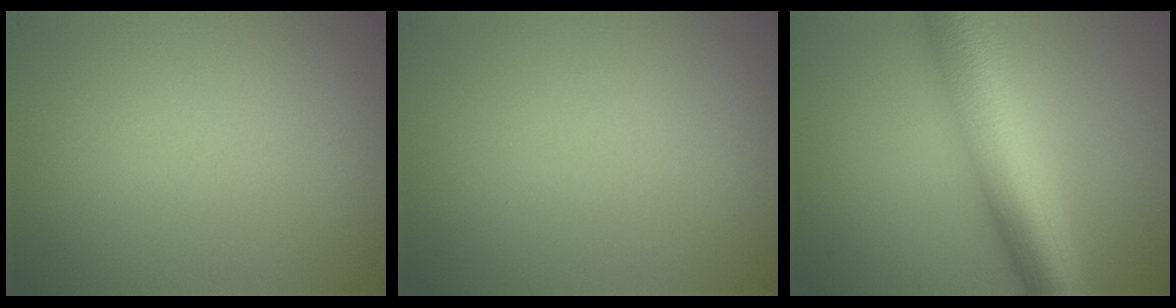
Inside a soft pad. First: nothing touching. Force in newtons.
{"total": 0.0}
{"total": 10.0, "press": 10.0, "slide": 0.1}